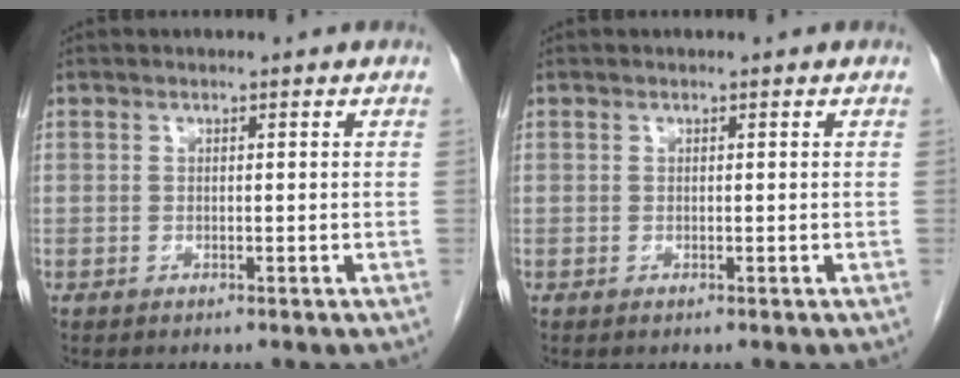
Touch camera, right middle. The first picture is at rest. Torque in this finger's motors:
{"motor_torque": [-0.11, -0.11, 0.01, 0.00]}